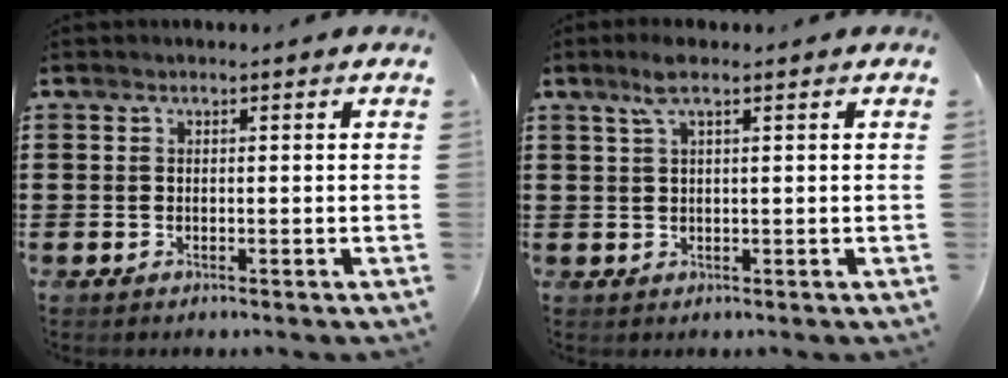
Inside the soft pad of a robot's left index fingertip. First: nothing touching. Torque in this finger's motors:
{"motor_torque": [0.78, -0.46, 0.35, 0.10]}